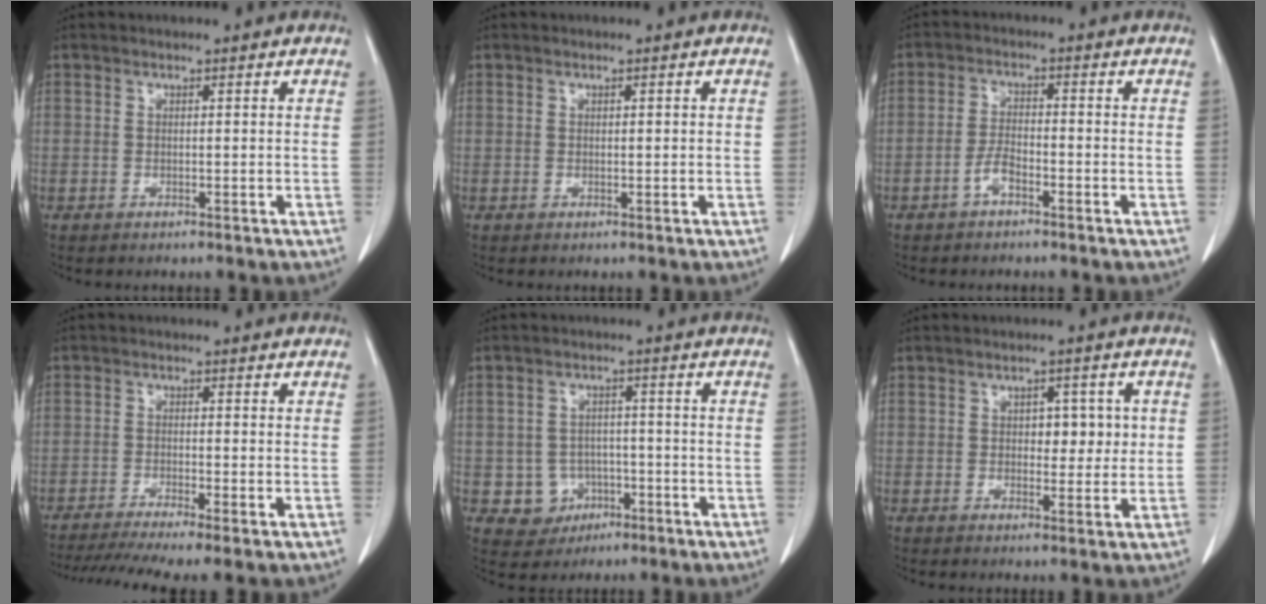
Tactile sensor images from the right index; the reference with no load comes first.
{"total": 0.7, "force": [0.1, 0.3, 0.6], "torque": [-0.007, 0.001, 0.003]}
{"total": 3.1, "force": [-1.9, 0.9, 2.2], "torque": [-0.042, 0.007, -0.039]}
{"total": 9.3, "force": [-7.2, 0.1, 5.9], "torque": [-0.095, -0.013, -0.116]}
{"total": 5.4, "force": [-1.8, 5.1, 0.8], "torque": [-0.007, 0.011, -0.019]}
{"total": 4.4, "force": [0.7, 2.5, 3.5], "torque": [-0.037, 0.006, 0.011]}